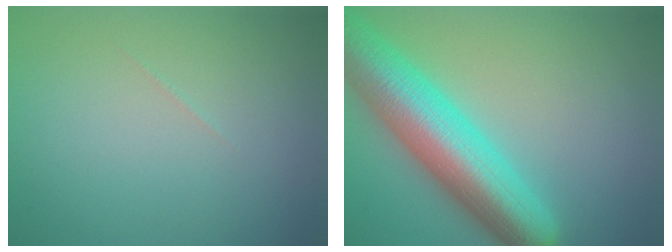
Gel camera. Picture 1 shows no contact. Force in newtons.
{"total": 10.2, "press": 10.2, "slide": 0.4}